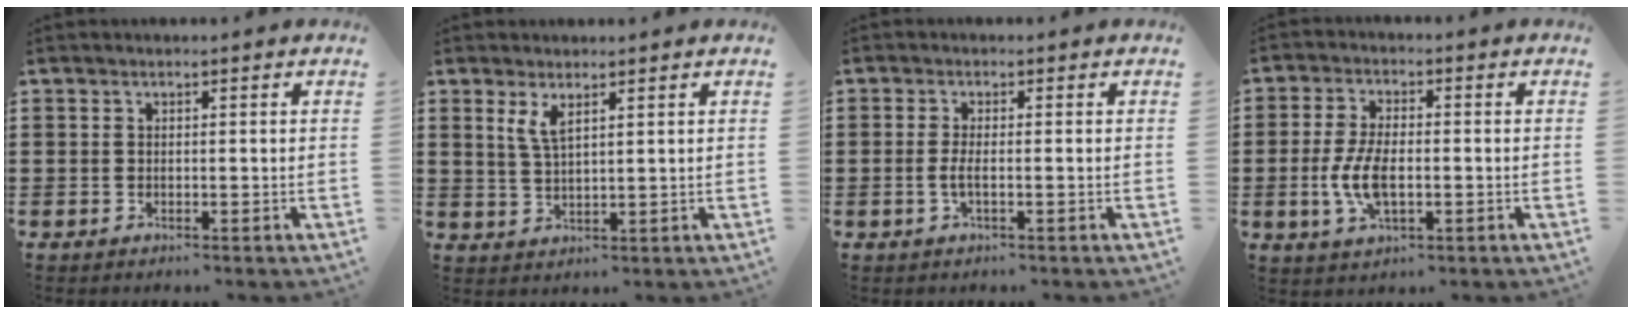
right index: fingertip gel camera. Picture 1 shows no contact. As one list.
[{"total": 3.3, "force": [1.8, 1.0, 2.5], "torque": [-0.055, 0.004, 0.033]}, {"total": 2.2, "force": [-0.5, 0.3, 2.1], "torque": [-0.053, -0.007, -0.015]}, {"total": 6.9, "force": [-1.1, 3.2, 6.0], "torque": [-0.138, -0.004, -0.025]}]